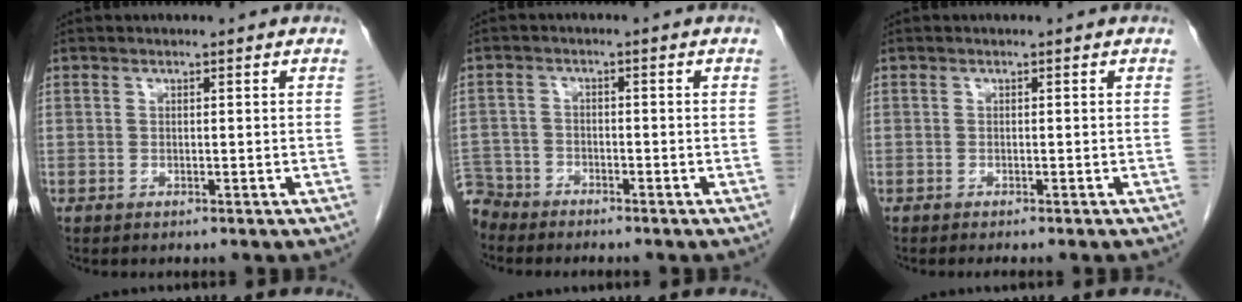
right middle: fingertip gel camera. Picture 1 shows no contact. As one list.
[{"total": 4.9, "force": [-4.6, 1.6, -0.6], "torque": [0.018, -0.006, -0.093]}, {"total": 2.1, "force": [-1.9, -0.2, 1.0], "torque": [-0.011, 0.002, -0.023]}]